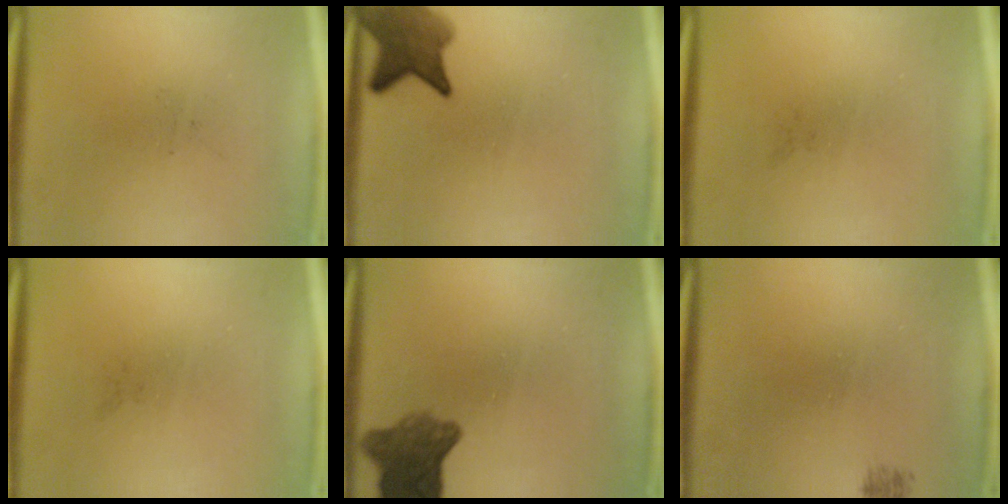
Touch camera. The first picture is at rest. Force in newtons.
{"total": 6.6}
{"total": 0.0}
{"total": 0.0}
{"total": 7.3}
{"total": 0.7}